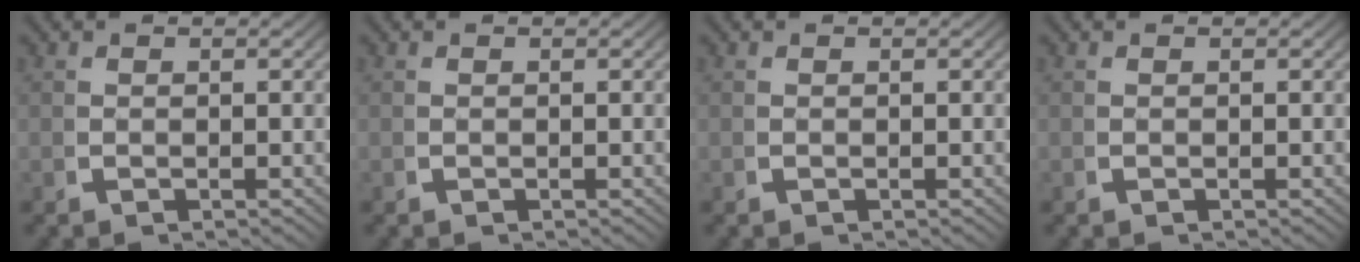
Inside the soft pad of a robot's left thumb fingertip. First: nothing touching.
{"total": 0.0}
{"total": 0.0}
{"total": 0.0}